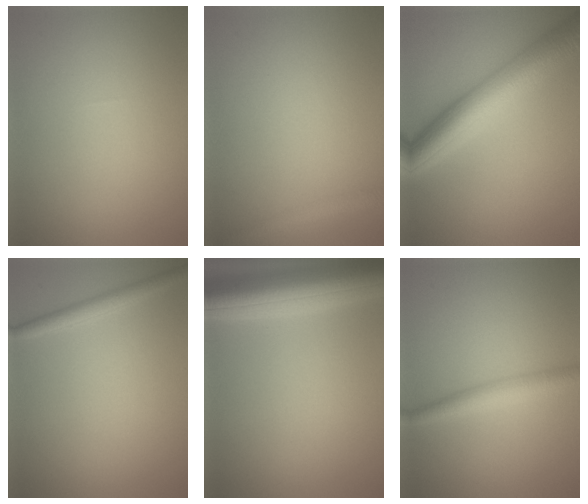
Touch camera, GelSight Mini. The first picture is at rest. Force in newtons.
{"total": 1.5, "press": 1.5, "slide": 0.1}
{"total": 8.2, "press": 8.2, "slide": 0.2}
{"total": 1.6, "press": 1.6, "slide": 0.0}
{"total": 8.1, "press": 8.1, "slide": 0.6}
{"total": 2.8, "press": 2.8, "slide": 0.0}